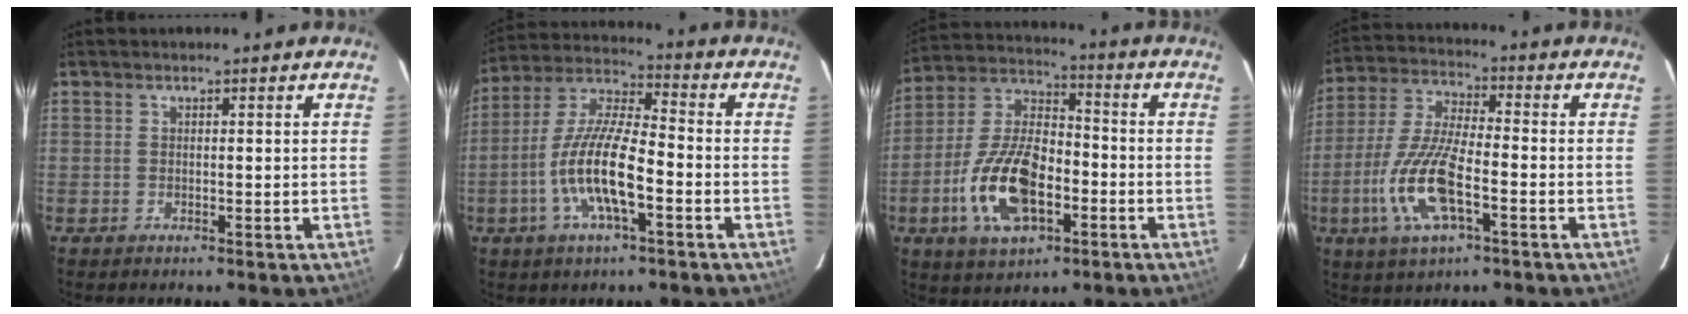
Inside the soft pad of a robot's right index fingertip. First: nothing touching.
{"total": 13.6, "force": [-4.7, 3.5, 12.3], "torque": [-0.252, -0.003, -0.091]}
{"total": 16.6, "force": [-5.8, 8.5, 13.0], "torque": [-0.273, 0.005, -0.099]}
{"total": 14.7, "force": [-5.1, 5.2, 12.8], "torque": [-0.279, -0.009, -0.098]}